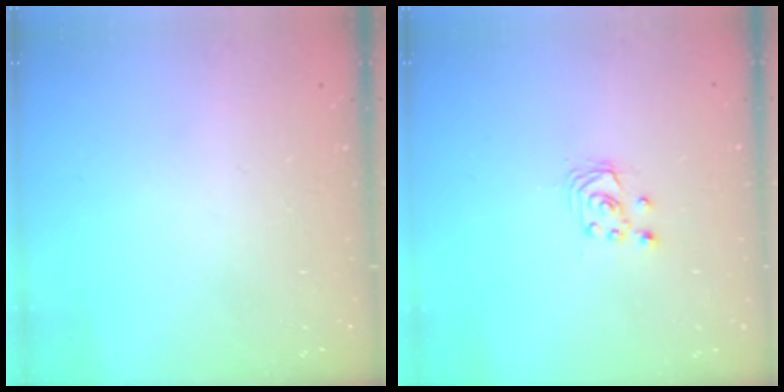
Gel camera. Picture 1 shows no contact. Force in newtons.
{"total": 2.5, "press": 2.5, "slide": 0.3}